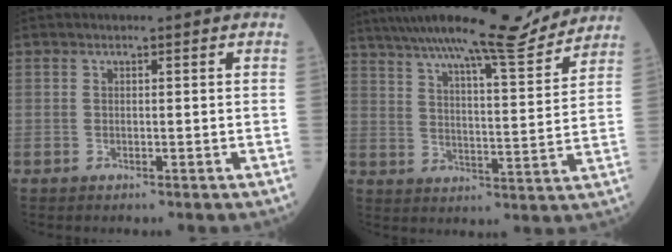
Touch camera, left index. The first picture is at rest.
{"total": 16.9, "force": [15.3, 0.4, 7.4], "torque": [-0.123, -0.013, 0.226]}